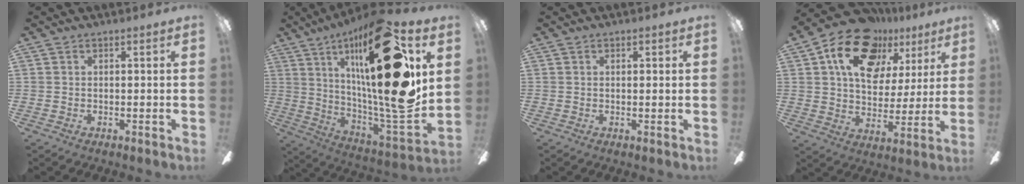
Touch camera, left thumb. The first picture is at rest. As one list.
[{"total": 30.2, "force": [10.3, 7.4, 27.4], "torque": [-0.471, -0.067, 0.158]}, {"total": 1.1, "force": [0.1, 0.4, 1.0], "torque": [-0.012, 0.000, -0.002]}, {"total": 18.5, "force": [10.4, 11.8, 9.9], "torque": [-0.168, -0.040, 0.187]}]